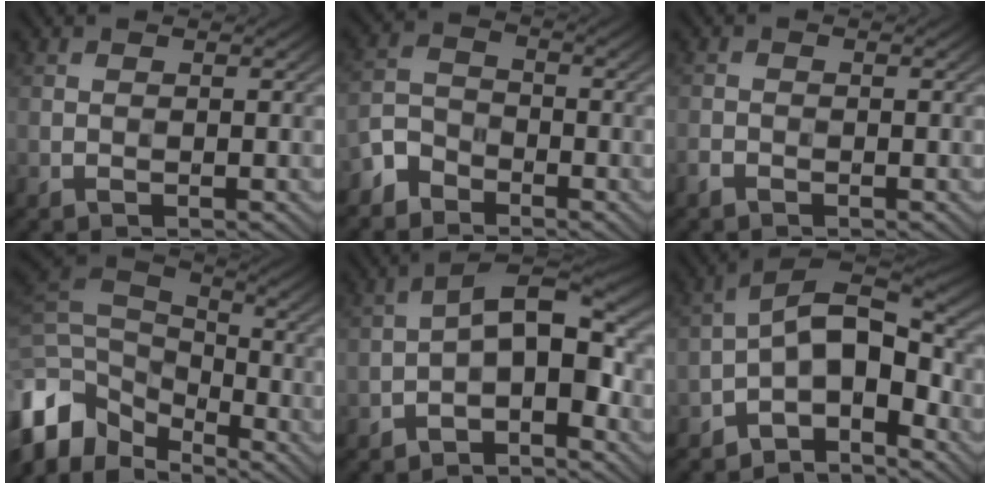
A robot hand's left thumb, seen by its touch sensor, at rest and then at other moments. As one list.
[{"total": 4.3, "force": [-3.6, 2.2, 1.0], "torque": [-0.026, -0.009, -0.087]}, {"total": 1.2, "force": [-1.1, 0.4, 0.2], "torque": [-0.007, -0.007, -0.023]}, {"total": 11.7, "force": [-4.1, 8.3, 7.2], "torque": [-0.218, -0.005, -0.069]}, {"total": 8.7, "force": [-3.4, 3.2, 7.3], "torque": [-0.104, 0.004, -0.056]}, {"total": 11.1, "force": [-5.2, 4.8, 8.6], "torque": [-0.132, -0.002, -0.096]}]